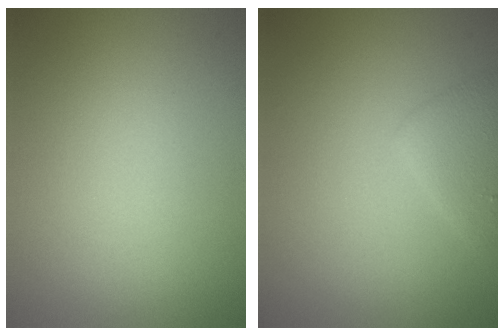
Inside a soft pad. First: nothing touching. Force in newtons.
{"total": 2.2, "press": 2.2, "slide": 0.1}